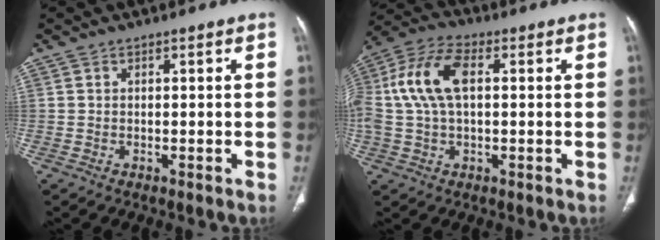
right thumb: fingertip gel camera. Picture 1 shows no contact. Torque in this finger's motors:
{"motor_torque": [1.23, 1.23, 0.89, 0.22, 0.24]}